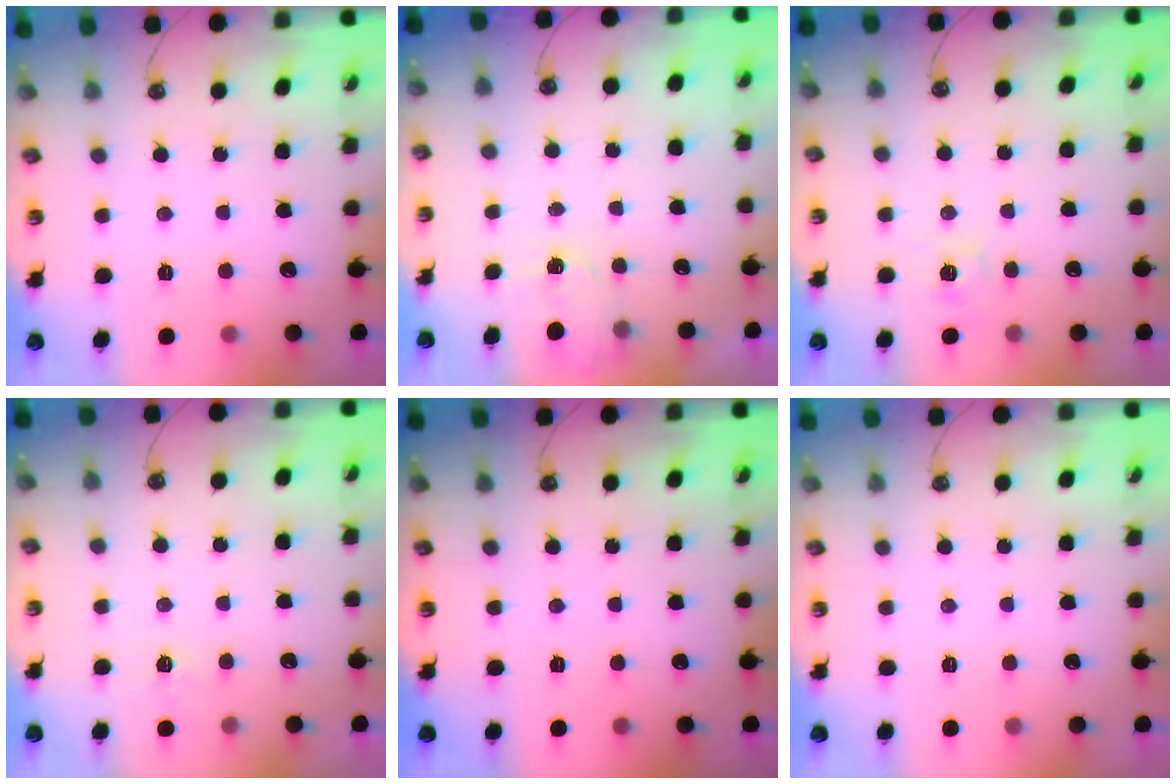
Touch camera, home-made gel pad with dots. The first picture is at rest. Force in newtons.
{"total": 2.4, "press": 2.4, "slide": 0.3}
{"total": 5.4, "press": 5.3, "slide": 0.5}
{"total": 2.8, "press": 2.8, "slide": 0.4}
{"total": 0.0}
{"total": 0.0}